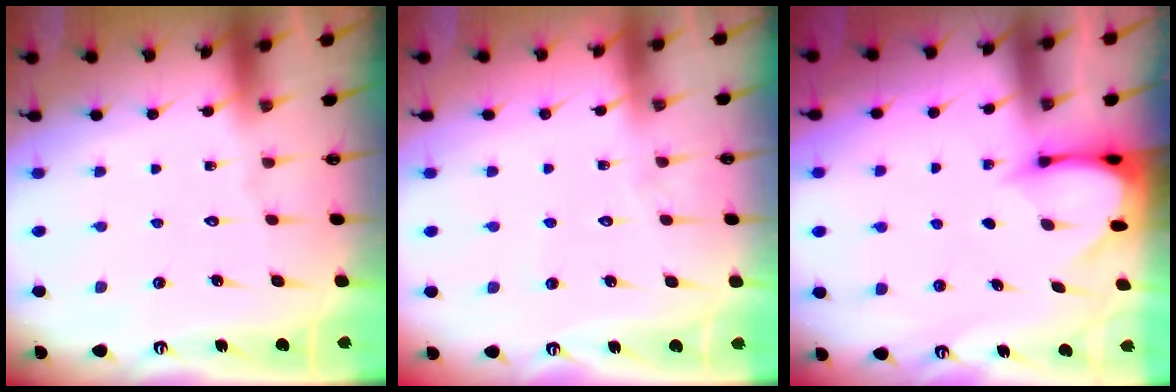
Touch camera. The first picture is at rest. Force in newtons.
{"total": 3.0, "press": 3.0, "slide": 0.3}
{"total": 3.3, "press": 3.3, "slide": 0.4}